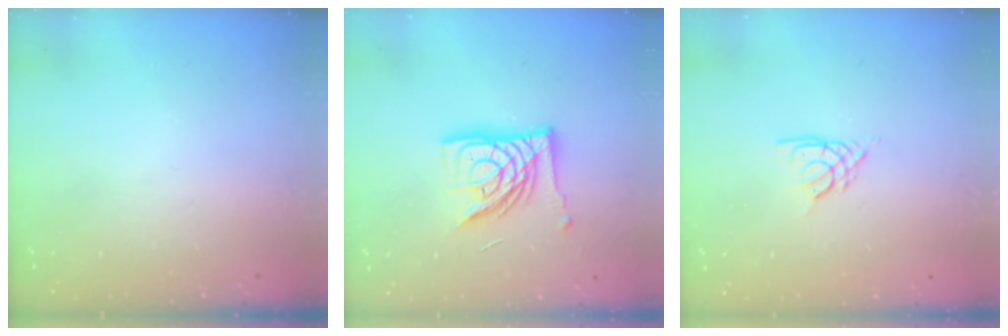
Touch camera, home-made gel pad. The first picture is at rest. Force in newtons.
{"total": 14.7, "press": 14.6, "slide": 1.7}
{"total": 2.6, "press": 2.6, "slide": 0.6}